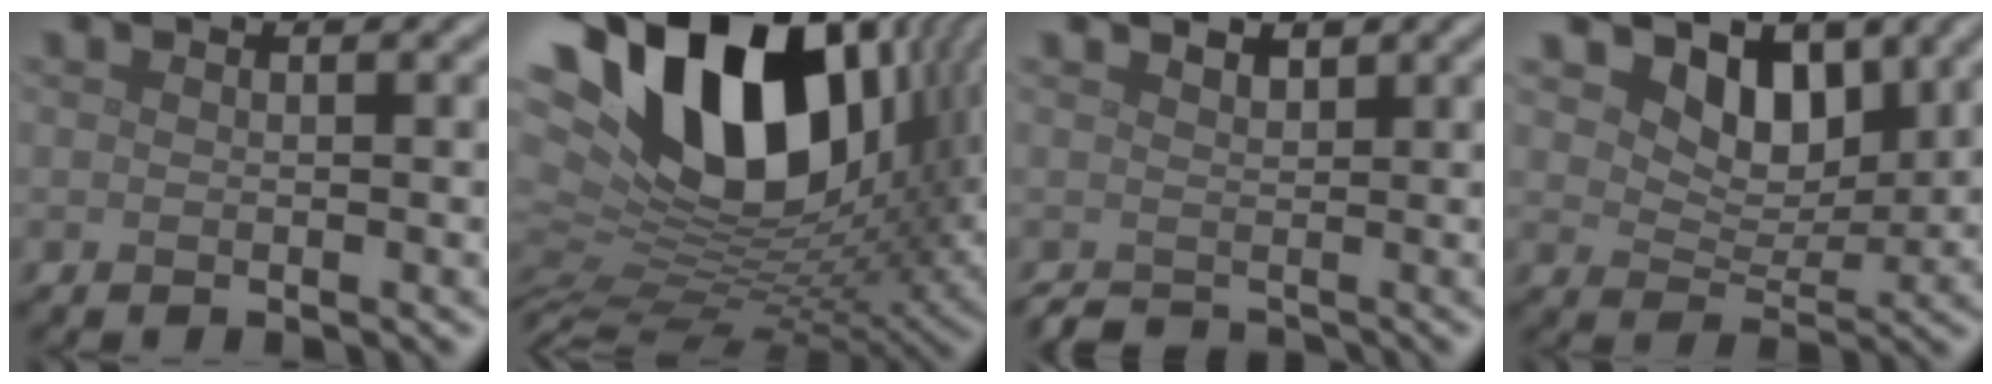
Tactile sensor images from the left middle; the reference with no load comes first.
{"total": 20.1, "force": [6.8, 11.8, 14.8], "torque": [-0.296, 0.016, 0.116]}
{"total": 1.0, "force": [-0.2, 0.9, 0.5], "torque": [-0.009, -0.003, -0.004]}
{"total": 4.4, "force": [2.8, 2.7, 2.2], "torque": [-0.040, -0.014, 0.038]}